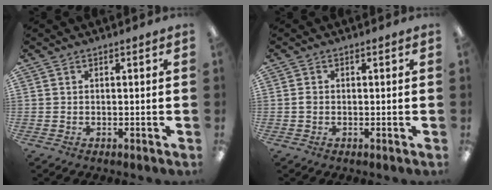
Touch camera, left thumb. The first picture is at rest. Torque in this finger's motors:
{"motor_torque": [-0.36, -0.04, 0.03, 0.26, 0.00]}